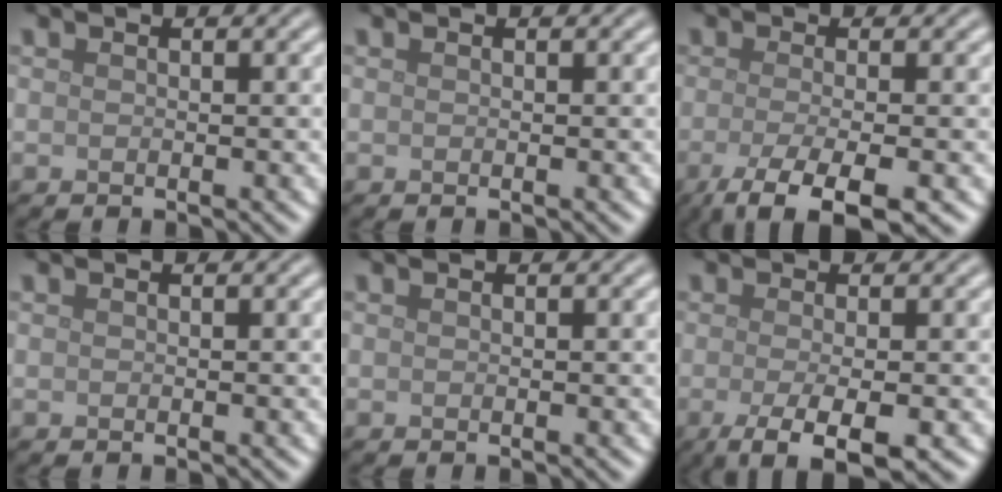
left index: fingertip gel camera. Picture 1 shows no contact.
{"total": 0.0}
{"total": 5.6, "force": [-2.8, 1.6, 4.6], "torque": [-0.071, -0.009, -0.057]}
{"total": 0.0}
{"total": 0.0}
{"total": 5.0, "force": [-1.9, 1.4, 4.4], "torque": [-0.074, -0.004, -0.038]}